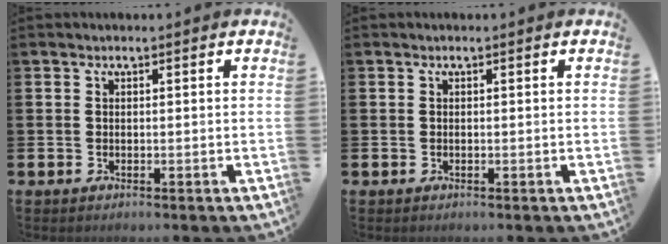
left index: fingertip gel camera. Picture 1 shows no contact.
{"total": 0.0}